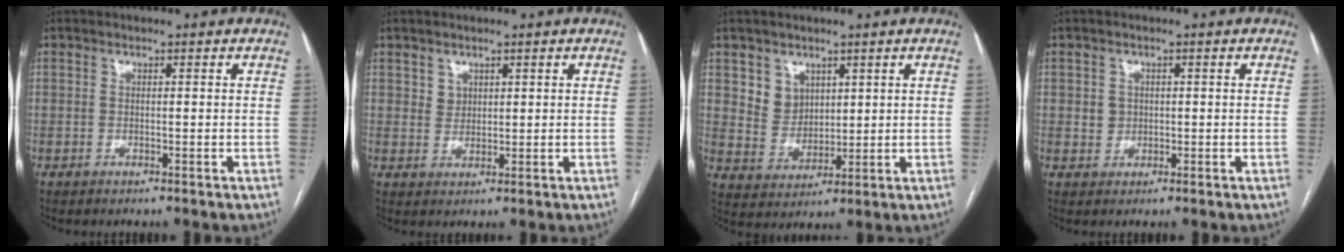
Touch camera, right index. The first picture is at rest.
{"total": 2.1, "force": [1.2, 1.7, 0.4], "torque": [-0.003, 0.000, 0.020]}
{"total": 5.4, "force": [2.7, 4.4, 1.4], "torque": [-0.032, 0.005, 0.060]}
{"total": 2.0, "force": [0.2, 1.9, 0.5], "torque": [-0.007, 0.006, 0.006]}